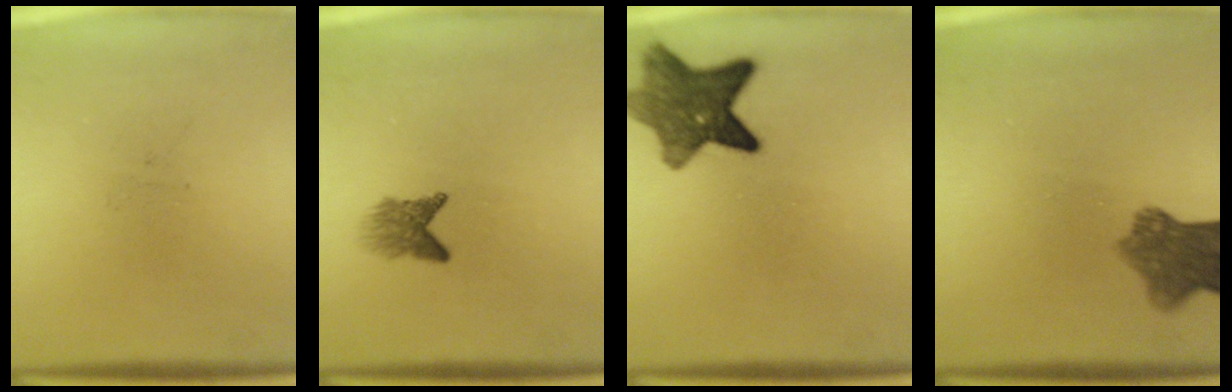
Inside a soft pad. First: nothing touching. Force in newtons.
{"total": 2.8}
{"total": 9.0}
{"total": 7.3}